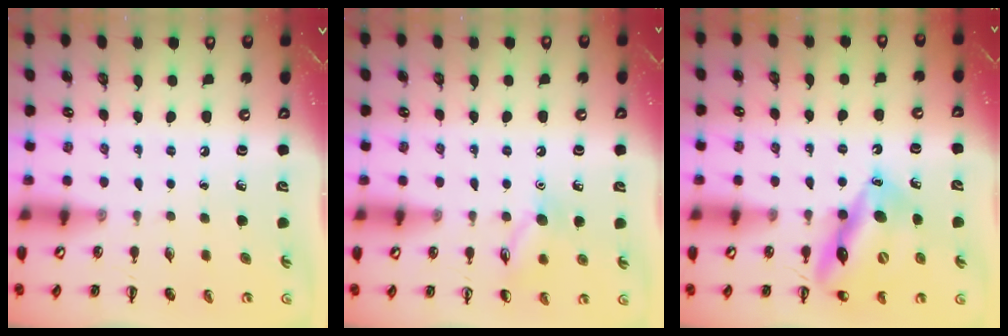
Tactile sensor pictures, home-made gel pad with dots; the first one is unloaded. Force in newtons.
{"total": 9.1, "press": 9.1, "slide": 0.6}
{"total": 15.9, "press": 15.2, "slide": 4.7}